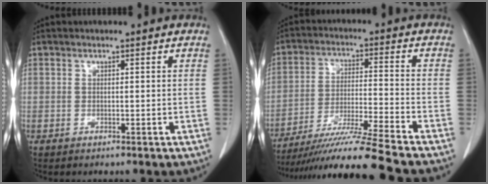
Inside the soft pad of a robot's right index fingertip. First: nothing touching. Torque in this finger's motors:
{"motor_torque": [1.09, -1.05, 0.68, 0.20]}